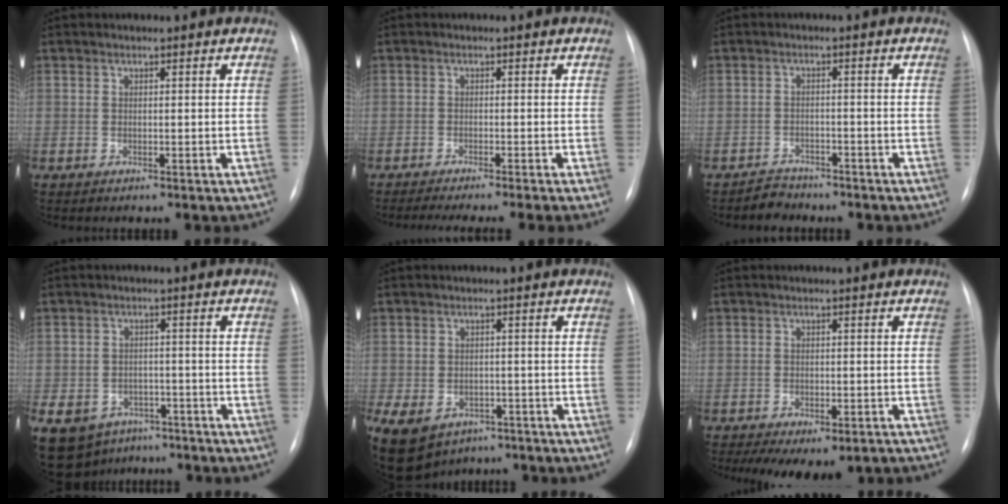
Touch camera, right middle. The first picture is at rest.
{"total": 8.4, "force": [-6.9, -1.3, 4.6], "torque": [-0.044, -0.018, -0.103]}
{"total": 2.7, "force": [-2.4, 1.1, -0.5], "torque": [0.002, 0.000, -0.040]}
{"total": 11.6, "force": [-7.1, 8.3, 3.8], "torque": [-0.094, 0.001, -0.095]}
{"total": 20.9, "force": [-10.7, 15.7, 8.9], "torque": [-0.294, -0.015, -0.142]}
{"total": 9.5, "force": [-6.5, 4.5, 5.3], "torque": [-0.075, 0.003, -0.086]}